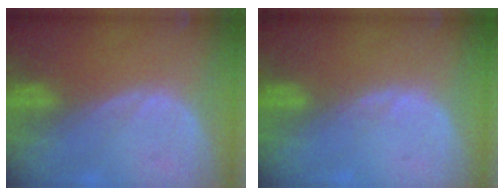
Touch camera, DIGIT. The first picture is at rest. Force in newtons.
{"total": 0.8, "press": 0.8, "slide": 0.3}